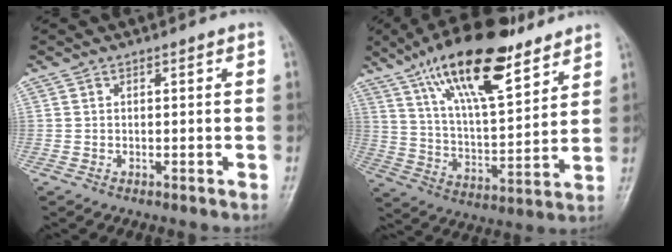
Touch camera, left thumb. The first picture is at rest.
{"total": 21.0, "force": [13.4, 7.1, 14.5], "torque": [-0.222, -0.052, 0.236]}